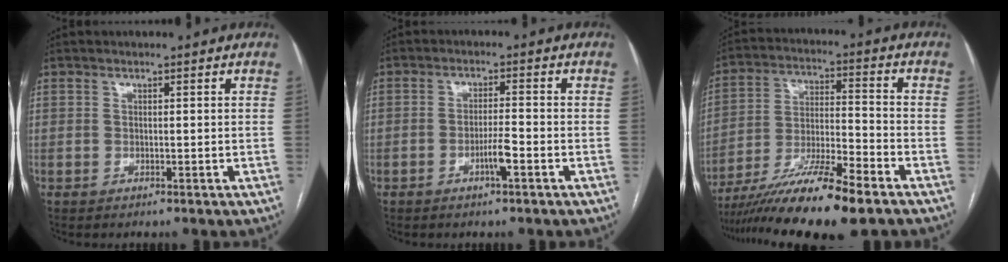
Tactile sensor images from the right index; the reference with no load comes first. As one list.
[{"total": 3.5, "force": [-1.7, 0.2, 3.1], "torque": [-0.055, -0.001, -0.030]}, {"total": 15.7, "force": [-11.5, 0.6, 10.7], "torque": [-0.198, -0.029, -0.204]}]